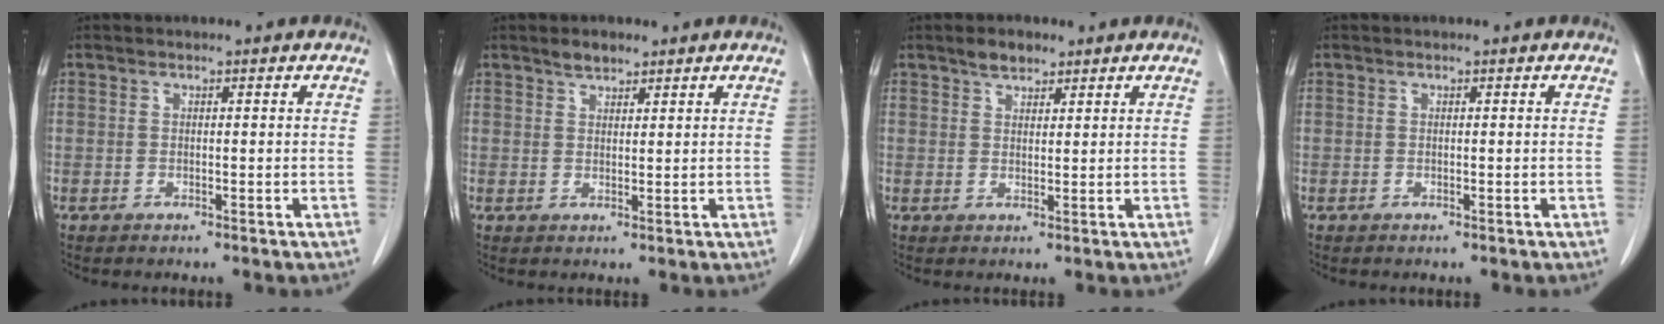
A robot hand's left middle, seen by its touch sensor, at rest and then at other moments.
{"total": 2.3, "force": [1.9, 0.9, 0.9], "torque": [-0.020, 0.003, 0.032]}
{"total": 2.7, "force": [2.1, 1.3, 1.2], "torque": [-0.025, 0.006, 0.036]}
{"total": 0.0}